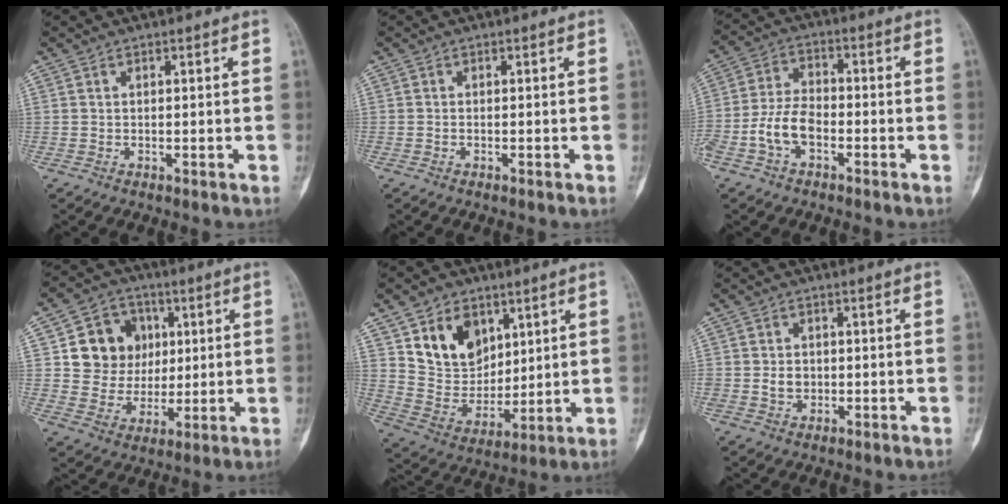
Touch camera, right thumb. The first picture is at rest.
{"total": 0.0}
{"total": 7.5, "force": [-3.0, 4.4, 5.3], "torque": [-0.104, 0.031, -0.064]}
{"total": 12.4, "force": [2.8, 11.1, 4.7], "torque": [-0.027, -0.001, 0.053]}
{"total": 13.5, "force": [6.4, 9.9, 6.6], "torque": [-0.075, -0.042, 0.130]}
{"total": 2.9, "force": [-0.2, 2.5, 1.6], "torque": [-0.013, 0.005, -0.001]}